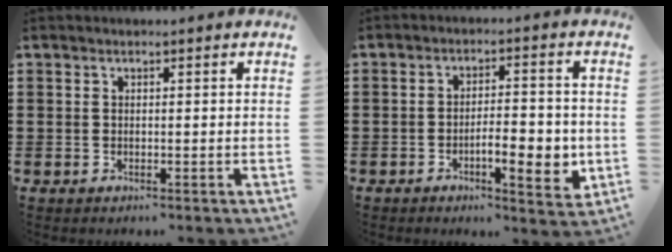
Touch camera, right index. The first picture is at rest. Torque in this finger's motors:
{"motor_torque": [0.28, -0.19, 0.42, 0.11]}